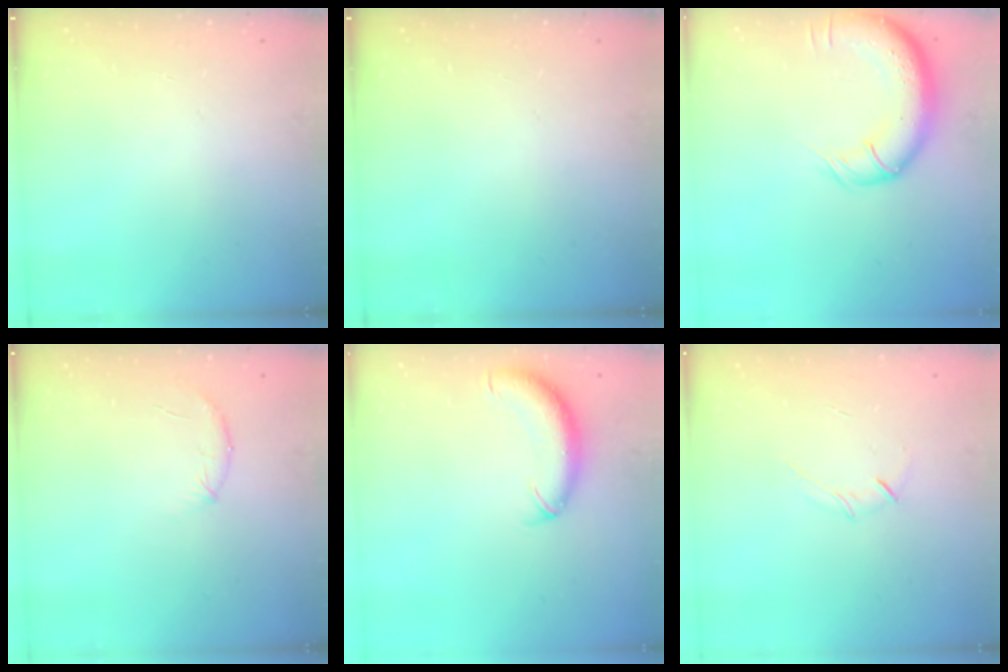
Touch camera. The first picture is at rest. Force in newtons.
{"total": 0.0}
{"total": 13.7, "press": 13.3, "slide": 3.4}
{"total": 8.3, "press": 8.1, "slide": 1.7}
{"total": 11.5, "press": 11.2, "slide": 2.6}
{"total": 4.1, "press": 4.0, "slide": 0.9}